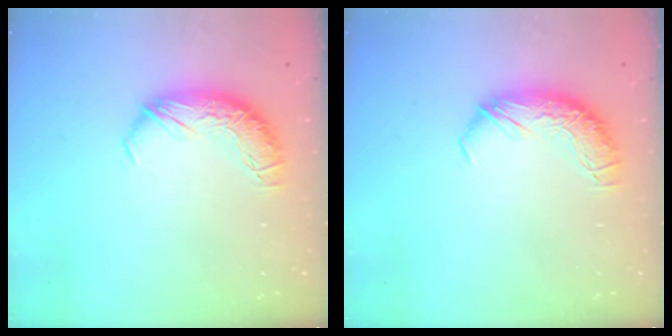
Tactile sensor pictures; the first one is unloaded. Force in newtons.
{"total": 0.0}